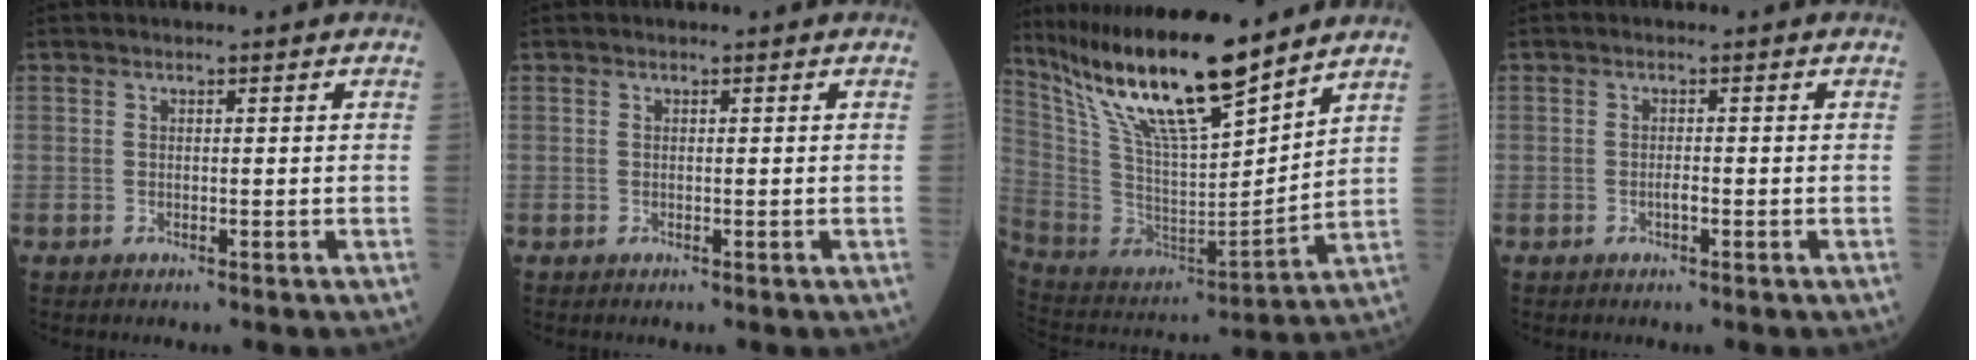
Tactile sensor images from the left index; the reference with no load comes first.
{"total": 0.0}
{"total": 19.7, "force": [15.0, 2.4, 12.5], "torque": [-0.230, -0.006, 0.283]}
{"total": 0.9, "force": [-0.4, 0.1, 0.8], "torque": [-0.017, 0.001, -0.008]}